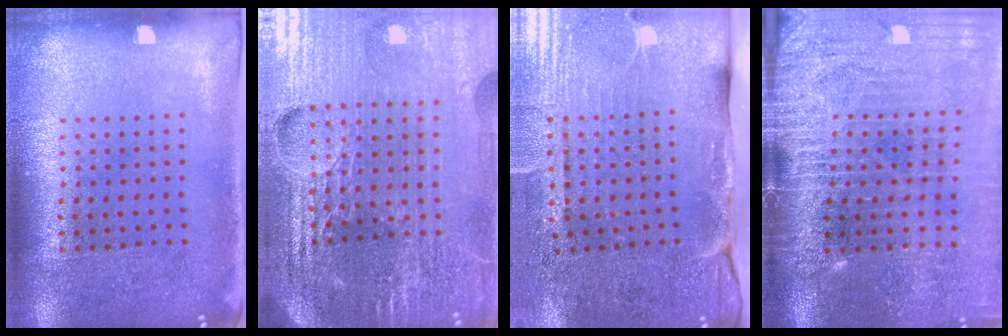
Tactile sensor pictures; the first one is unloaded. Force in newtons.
{"total": 6.1, "press": 5.4, "slide": 2.7}
{"total": 4.4, "press": 3.8, "slide": 2.3}
{"total": 4.2, "press": 3.6, "slide": 2.1}